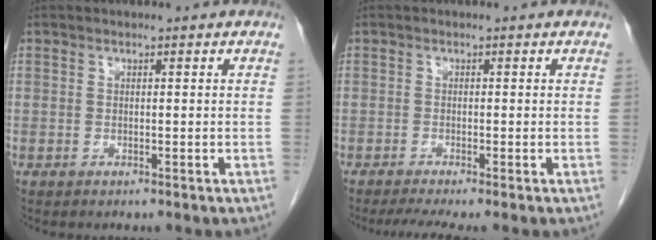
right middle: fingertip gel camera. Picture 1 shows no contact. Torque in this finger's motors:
{"motor_torque": [0.53, -0.36, 0.01, 0.01]}